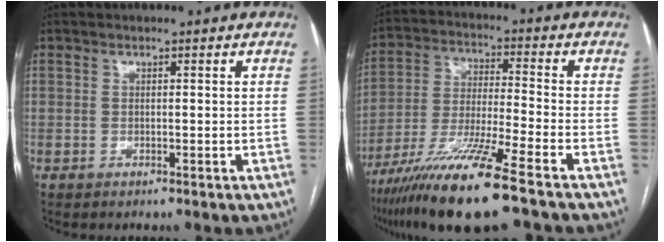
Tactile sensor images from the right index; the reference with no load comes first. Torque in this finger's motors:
{"motor_torque": [0.99, -1.08, 1.05, 0.21]}